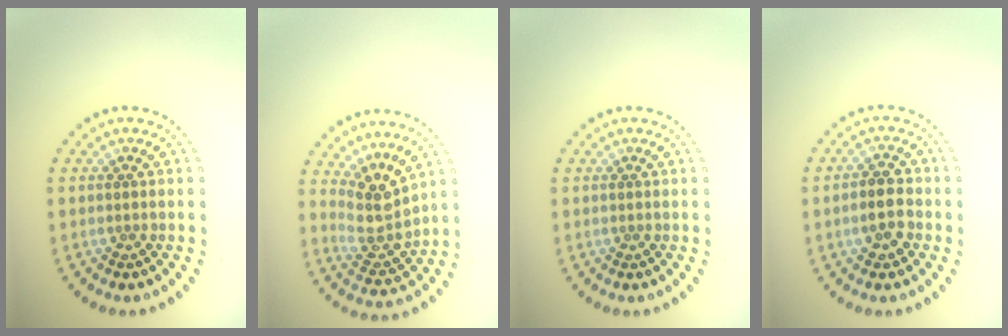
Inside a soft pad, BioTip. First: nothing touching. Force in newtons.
{"total": 3.8, "press": 2.8, "slide": 2.5}
{"total": 0.0}
{"total": 2.8, "press": 2.8, "slide": 0.4}